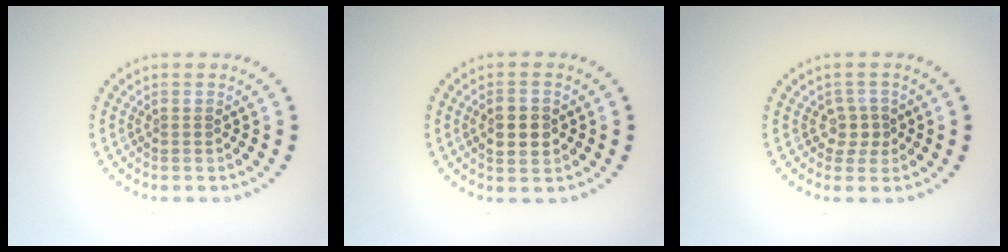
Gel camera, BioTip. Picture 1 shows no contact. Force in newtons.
{"total": 3.0, "press": 2.9, "slide": 0.2}
{"total": 1.7, "press": 1.3, "slide": 1.2}